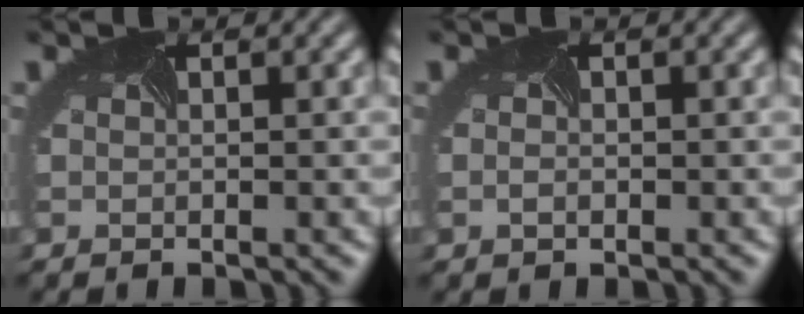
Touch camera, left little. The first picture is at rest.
{"total": 0.6, "force": [-0.2, 0.4, 0.3], "torque": [-0.007, -0.005, -0.004]}